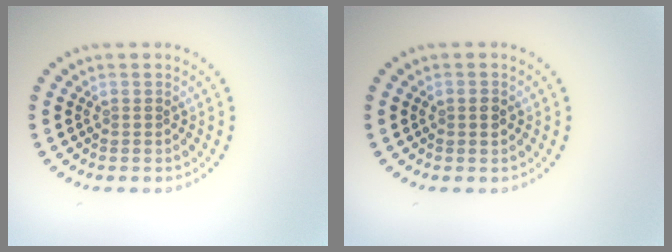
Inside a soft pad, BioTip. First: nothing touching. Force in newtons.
{"total": 1.4, "press": 1.4, "slide": 0.2}